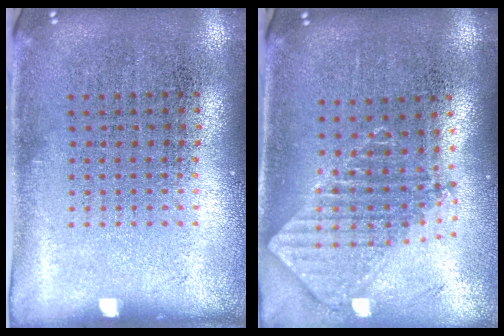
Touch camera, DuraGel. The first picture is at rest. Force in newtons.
{"total": 1.9, "press": 1.5, "slide": 1.2}